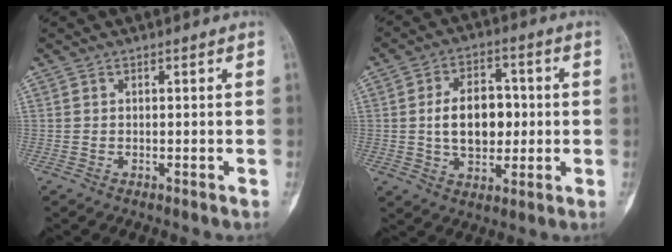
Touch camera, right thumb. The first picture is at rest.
{"total": 11.4, "force": [0.3, 7.5, 8.6], "torque": [-0.109, 0.013, 0.007]}